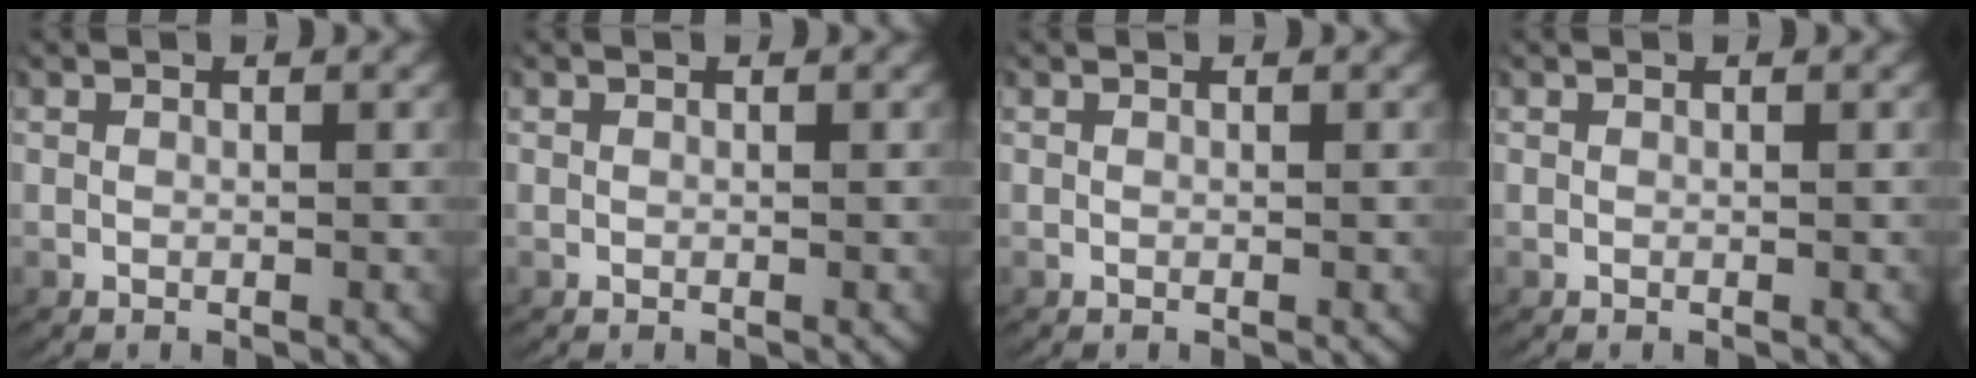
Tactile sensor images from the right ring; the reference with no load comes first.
{"total": 0.0}
{"total": 0.0}
{"total": 0.0}